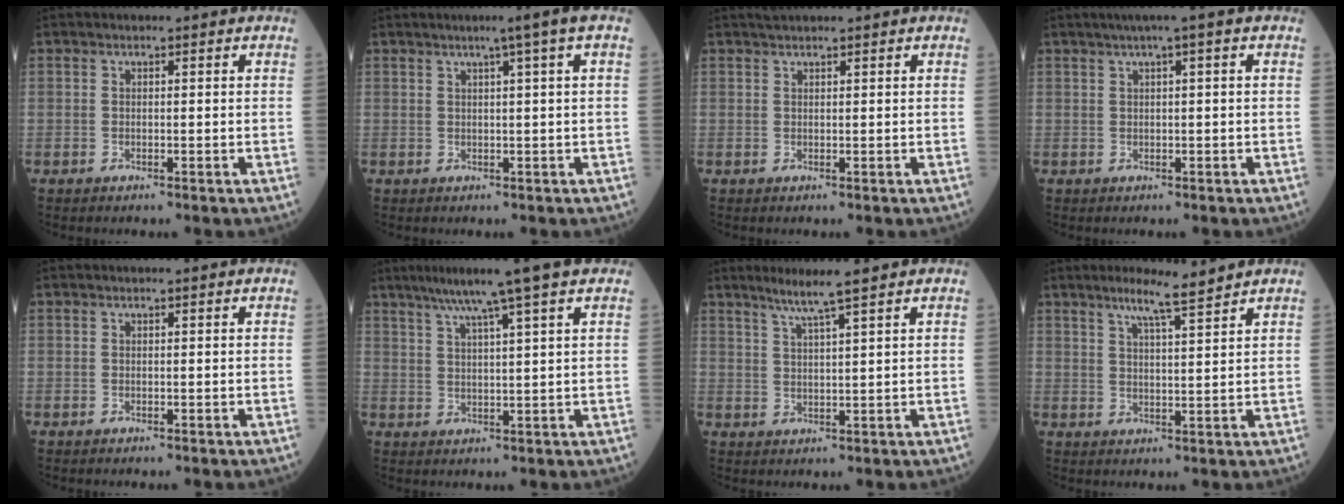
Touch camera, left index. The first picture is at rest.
{"total": 6.0, "force": [3.9, -1.5, 4.3], "torque": [-0.063, 0.006, 0.053]}
{"total": 1.3, "force": [1.2, -0.1, 0.4], "torque": [-0.008, 0.015, 0.028]}
{"total": 3.1, "force": [1.5, -0.3, 2.7], "torque": [-0.046, 0.014, 0.026]}
{"total": 0.0}
{"total": 8.2, "force": [5.9, -1.2, 5.6], "torque": [-0.091, 0.017, 0.092]}
{"total": 4.5, "force": [3.3, -1.1, 2.9], "torque": [-0.059, -0.006, 0.064]}
{"total": 5.2, "force": [4.2, -0.6, 3.0], "torque": [-0.055, -0.004, 0.073]}